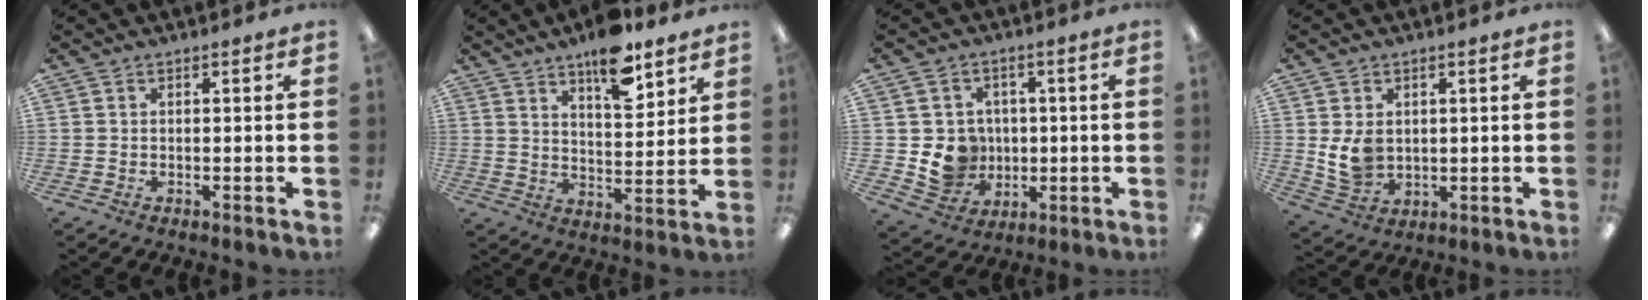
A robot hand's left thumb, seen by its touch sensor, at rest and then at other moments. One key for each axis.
{"total": 12.0, "fx": 8.9, "fy": 4.2, "fz": 6.9, "tx": -0.094, "ty": -0.052, "tz": 0.151}
{"total": 9.0, "fx": -0.4, "fy": 8.7, "fz": 2.3, "tx": -0.050, "ty": 0.009, "tz": 0.007}
{"total": 6.6, "fx": 1.6, "fy": 5.2, "fz": 3.8, "tx": -0.080, "ty": -0.004, "tz": 0.030}